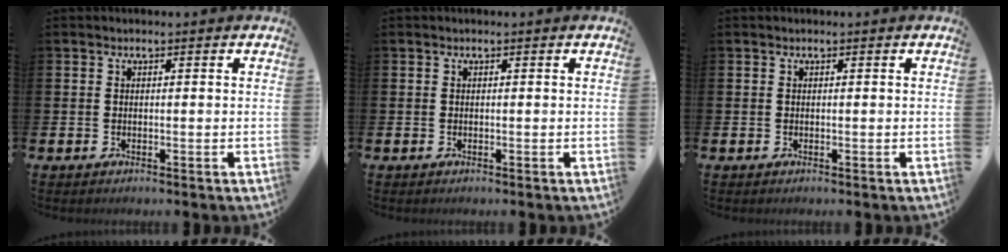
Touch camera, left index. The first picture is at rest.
{"total": 0.0}
{"total": 0.0}